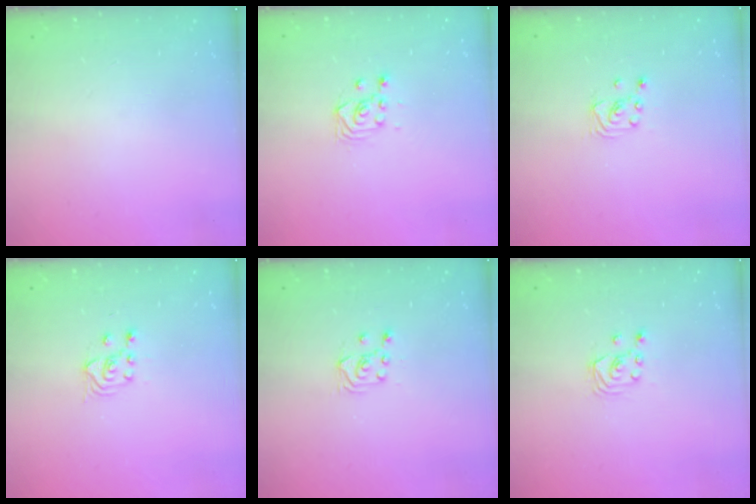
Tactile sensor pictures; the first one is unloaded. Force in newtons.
{"total": 2.9, "press": 2.9, "slide": 0.6}
{"total": 1.6, "press": 1.6, "slide": 0.0}
{"total": 3.8, "press": 3.6, "slide": 1.4}
{"total": 4.5, "press": 4.4, "slide": 0.8}
{"total": 2.9, "press": 2.8, "slide": 0.3}